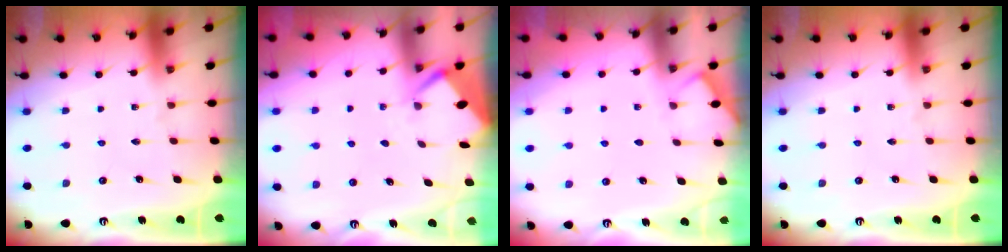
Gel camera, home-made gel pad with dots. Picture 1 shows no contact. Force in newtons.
{"total": 2.6, "press": 2.6, "slide": 0.4}
{"total": 3.0, "press": 2.9, "slide": 0.5}
{"total": 0.0}